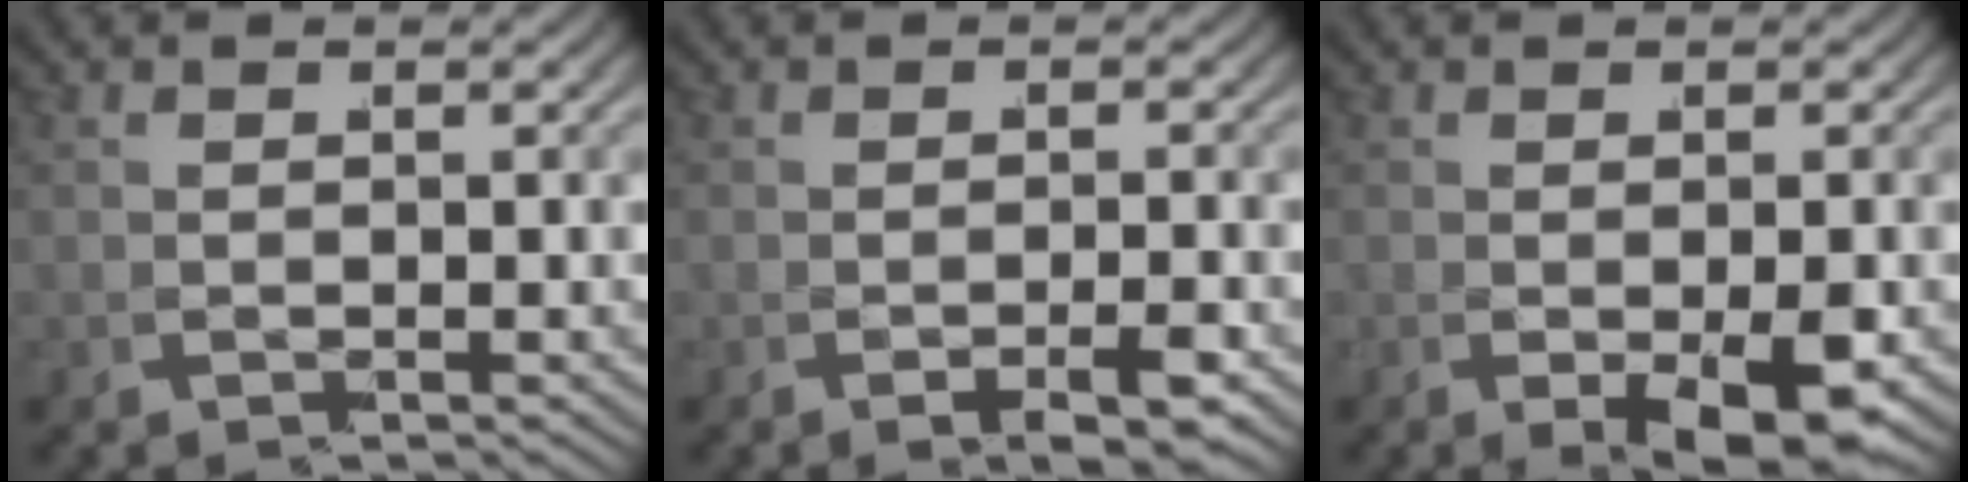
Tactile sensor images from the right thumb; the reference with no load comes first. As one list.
[{"total": 2.0, "force": [-1.3, -0.7, 1.3], "torque": [-0.028, 0.000, -0.019]}, {"total": 3.7, "force": [-1.5, 0.8, 3.3], "torque": [-0.062, -0.014, -0.014]}]